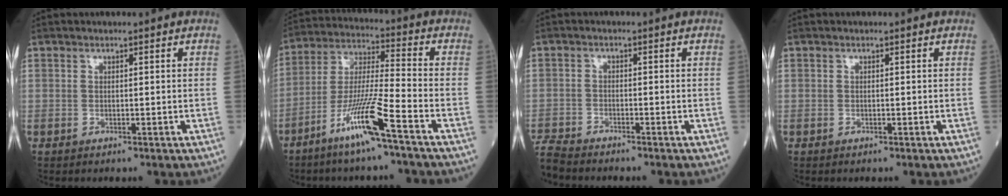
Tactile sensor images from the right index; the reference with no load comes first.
{"total": 12.6, "force": [-7.5, 0.0, 10.2], "torque": [-0.213, -0.020, -0.148]}
{"total": 7.0, "force": [-6.5, 1.6, 2.0], "torque": [-0.053, -0.014, -0.119]}
{"total": 0.0}